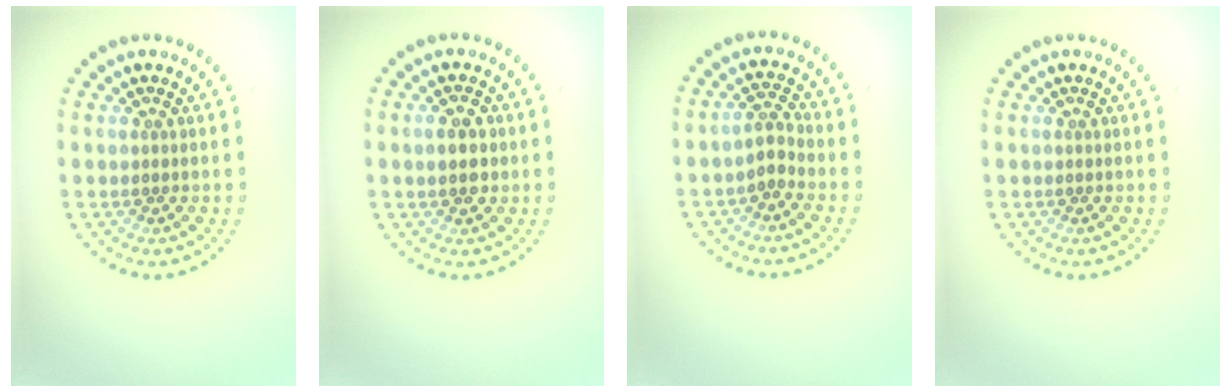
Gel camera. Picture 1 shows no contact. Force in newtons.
{"total": 2.2, "press": 2.2, "slide": 0.2}
{"total": 1.8, "press": 1.5, "slide": 0.9}
{"total": 0.0}